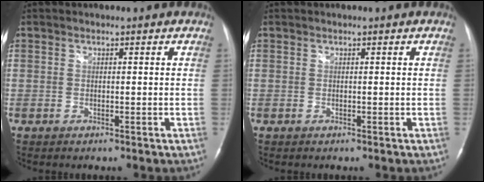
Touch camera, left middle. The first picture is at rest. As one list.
[{"total": 0.0}]